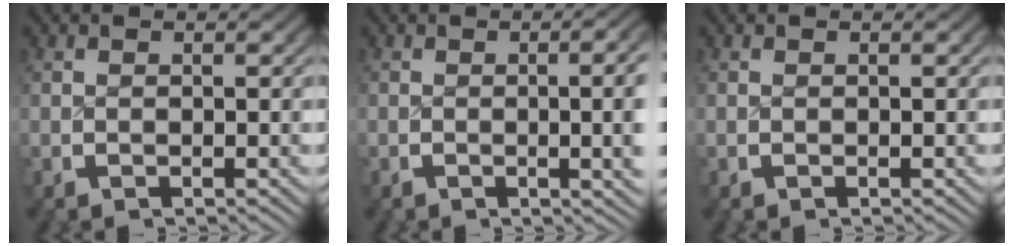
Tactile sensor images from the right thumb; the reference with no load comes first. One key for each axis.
{"total": 4.4, "fx": -0.7, "fy": 1.0, "fz": 4.2, "tx": -0.041, "ty": 0.013, "tz": -0.017}
{"total": 0.0}